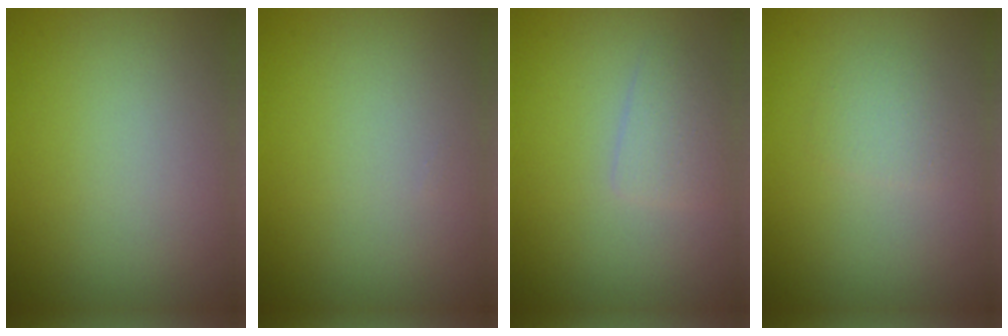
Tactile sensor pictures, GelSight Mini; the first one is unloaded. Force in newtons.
{"total": 0.0}
{"total": 1.7, "press": 1.7, "slide": 0.1}
{"total": 1.4, "press": 1.4, "slide": 0.0}